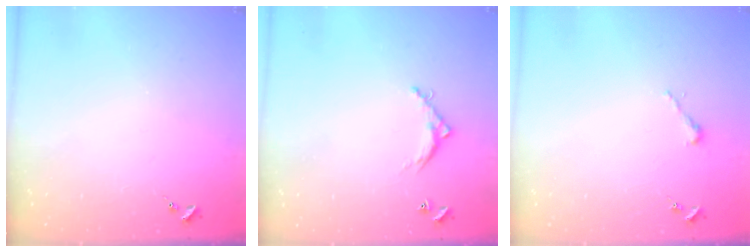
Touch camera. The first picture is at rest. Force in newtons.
{"total": 6.0, "press": 6.0, "slide": 0.3}
{"total": 2.5, "press": 2.5, "slide": 0.2}